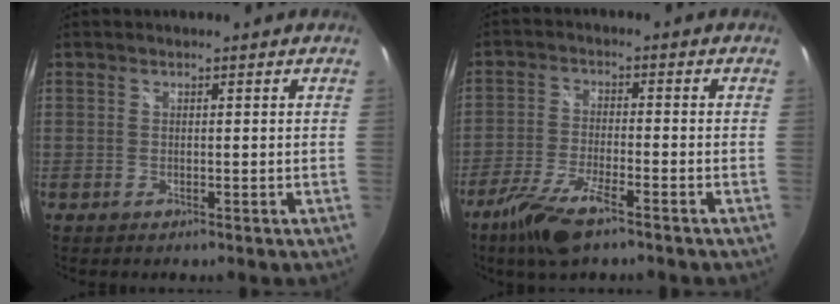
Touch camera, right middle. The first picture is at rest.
{"total": 9.1, "force": [-6.3, 1.9, 6.3], "torque": [-0.152, -0.019, -0.122]}